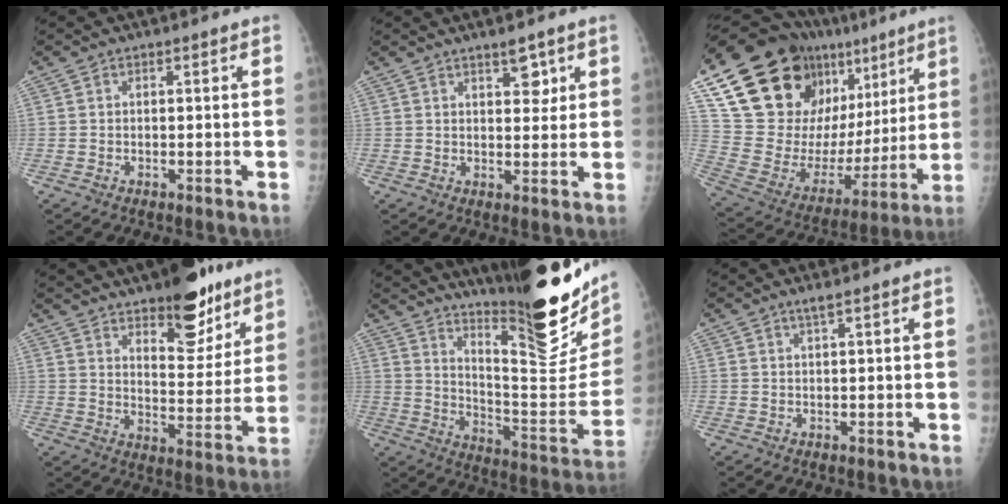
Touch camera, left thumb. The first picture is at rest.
{"total": 4.2, "force": [2.6, 1.8, 2.7], "torque": [-0.021, -0.015, 0.038]}
{"total": 32.0, "force": [15.2, 17.0, 22.4], "torque": [-0.327, 0.004, 0.271]}
{"total": 16.4, "force": [11.3, 6.4, 10.0], "torque": [-0.093, -0.075, 0.172]}
{"total": 27.6, "force": [19.1, 5.3, 19.2], "torque": [-0.256, -0.118, 0.289]}
{"total": 1.1, "force": [0.7, -0.1, 0.8], "torque": [-0.020, 0.001, 0.016]}